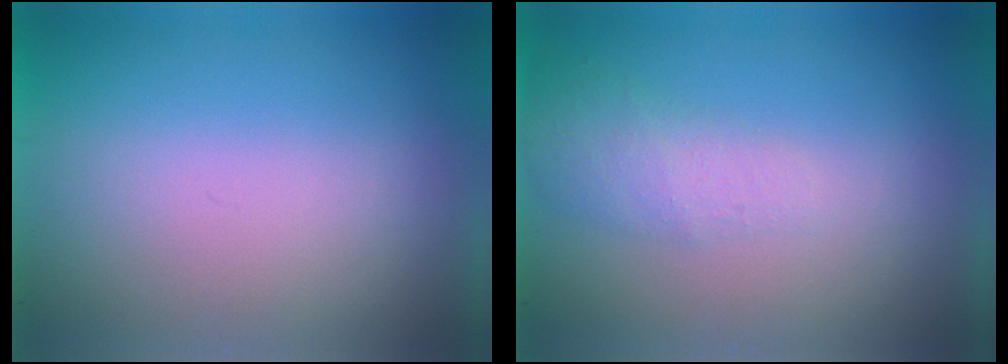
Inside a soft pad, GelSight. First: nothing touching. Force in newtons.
{"total": 2.2}